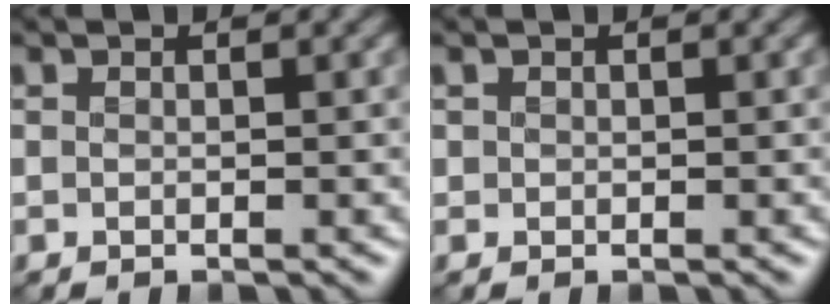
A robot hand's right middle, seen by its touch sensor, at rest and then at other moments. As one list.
[{"total": 0.0}]